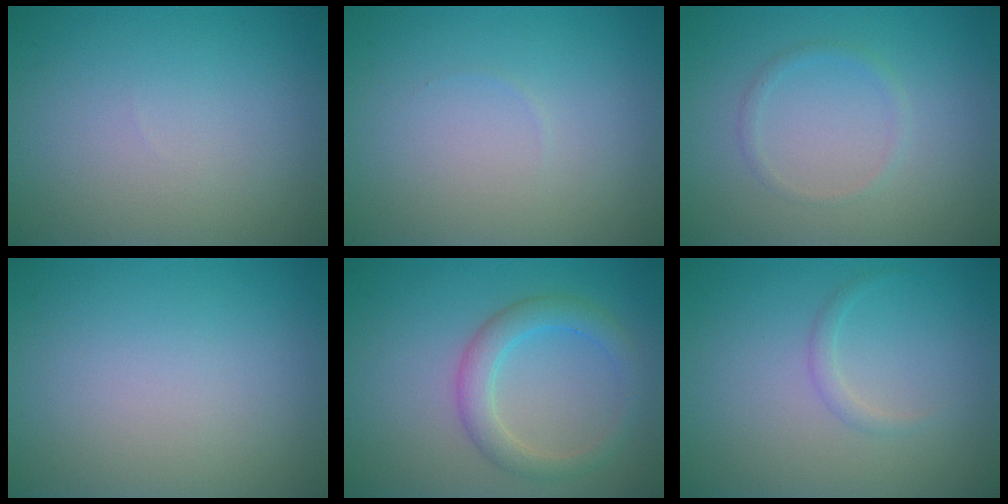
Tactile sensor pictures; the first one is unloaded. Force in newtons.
{"total": 0.0}
{"total": 0.9, "press": 0.9, "slide": 0.1}
{"total": 0.0}
{"total": 3.1, "press": 3.1, "slide": 0.1}
{"total": 0.9, "press": 0.9, "slide": 0.0}